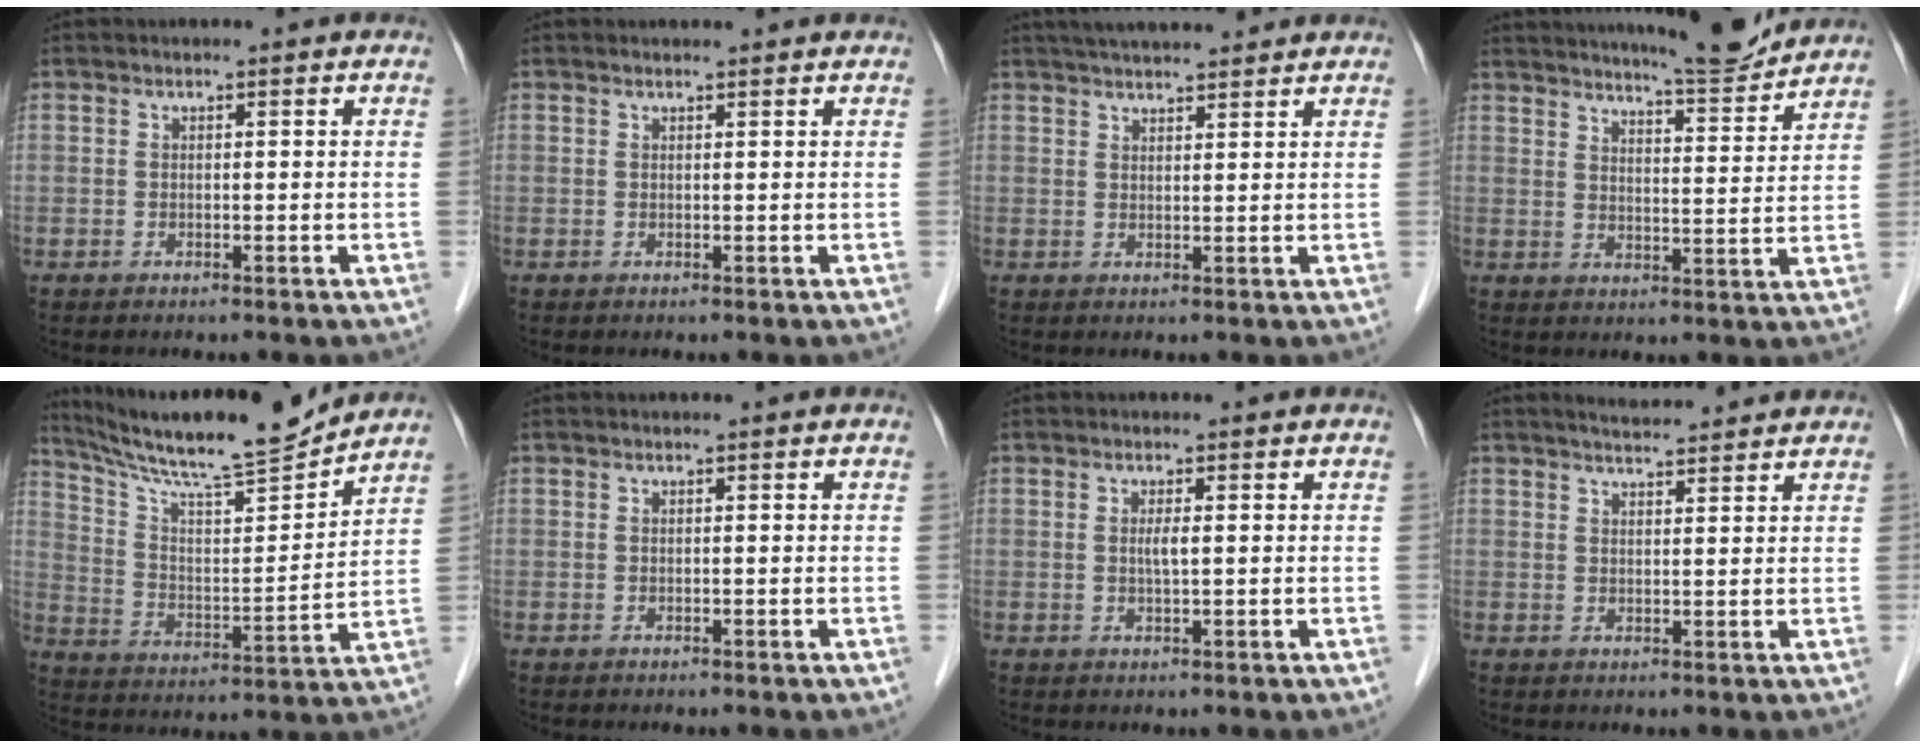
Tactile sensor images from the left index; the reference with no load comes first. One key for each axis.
{"total": 1.6, "fx": 1.6, "fy": 0.1, "fz": 0.3, "tx": -0.009, "ty": 0.007, "tz": 0.016}
{"total": 8.9, "fx": 7.9, "fy": 1.3, "fz": 3.8, "tx": -0.058, "ty": 0.026, "tz": 0.112}
{"total": 10.7, "fx": 10.1, "fy": 0.1, "fz": 3.5, "tx": -0.054, "ty": -0.013, "tz": 0.137}
{"total": 16.7, "fx": 15.3, "fy": 0.1, "fz": 6.8, "tx": -0.123, "ty": -0.013, "tz": 0.254}
{"total": 0.0}
{"total": 1.5, "fx": -0.2, "fy": 0.0, "fz": 1.5, "tx": -0.032, "ty": -0.006, "tz": -0.005}
{"total": 5.7, "fx": 5.4, "fy": 0.6, "fz": 2.0, "tx": -0.034, "ty": 0.016, "tz": 0.071}